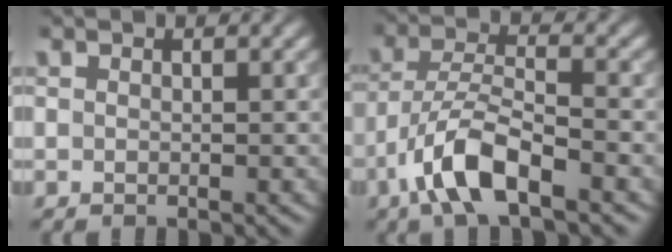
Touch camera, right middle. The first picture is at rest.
{"total": 6.4, "force": [-3.7, 2.0, 4.8], "torque": [-0.094, 0.004, -0.075]}